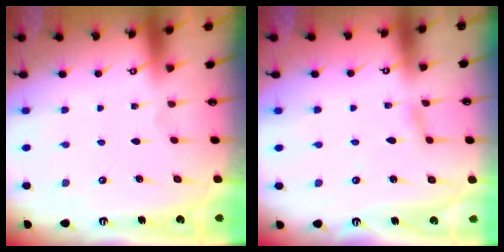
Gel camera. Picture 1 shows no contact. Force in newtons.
{"total": 2.3, "press": 2.3, "slide": 0.2}